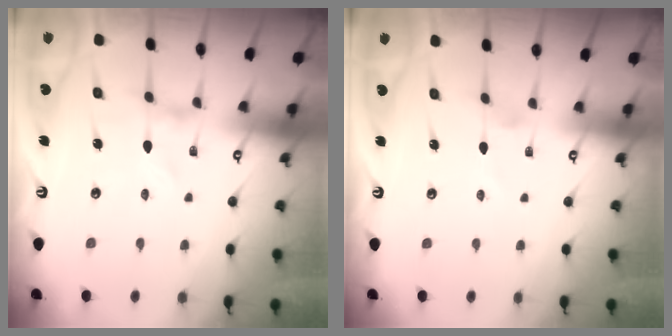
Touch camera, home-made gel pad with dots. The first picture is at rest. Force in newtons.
{"total": 0.0}